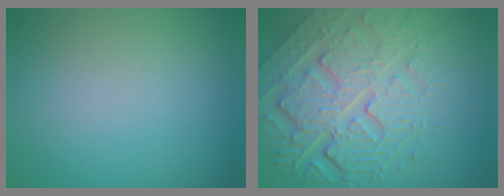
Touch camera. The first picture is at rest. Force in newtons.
{"total": 8.6, "press": 5.9, "slide": 6.2}